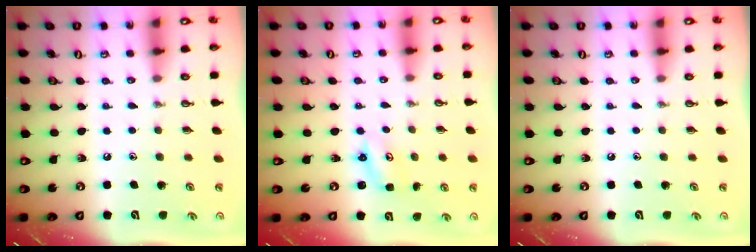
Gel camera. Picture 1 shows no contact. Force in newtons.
{"total": 2.9, "press": 2.9, "slide": 0.3}
{"total": 0.0}